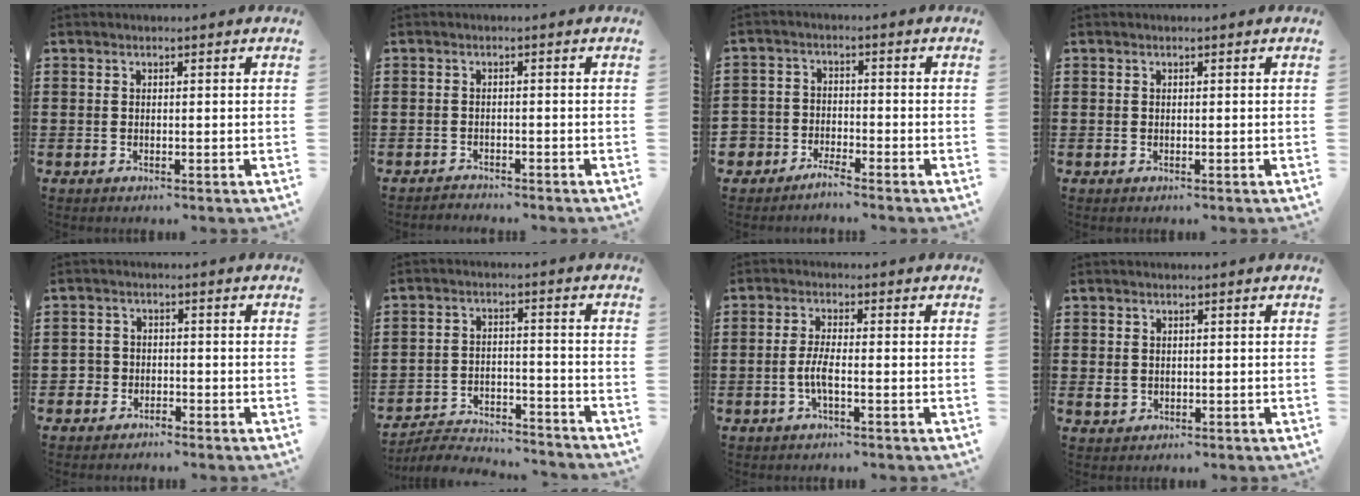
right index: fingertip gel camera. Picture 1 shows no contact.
{"total": 1.2, "force": [-1.2, -0.1, -0.1], "torque": [-0.001, 0.003, -0.027]}
{"total": 3.1, "force": [-3.1, 0.5, -0.1], "torque": [-0.008, -0.002, -0.064]}
{"total": 0.0}
{"total": 2.4, "force": [-2.0, 1.2, -0.2], "torque": [-0.005, 0.000, -0.046]}
{"total": 4.6, "force": [-4.6, 0.5, 0.6], "torque": [-0.020, 0.003, -0.095]}
{"total": 3.4, "force": [-1.1, 0.6, 3.1], "torque": [-0.077, -0.006, -0.028]}
{"total": 1.5, "force": [0.0, 1.4, 0.6], "torque": [-0.015, 0.003, -0.001]}